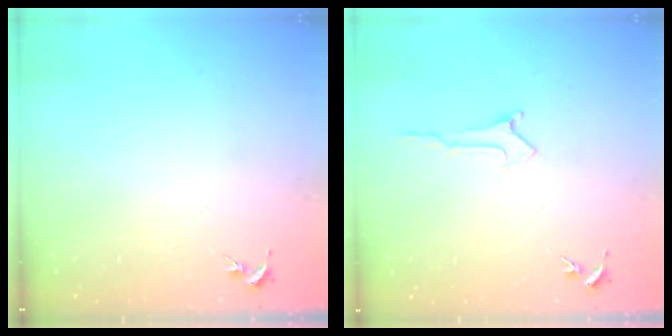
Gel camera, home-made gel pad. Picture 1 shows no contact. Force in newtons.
{"total": 0.0}